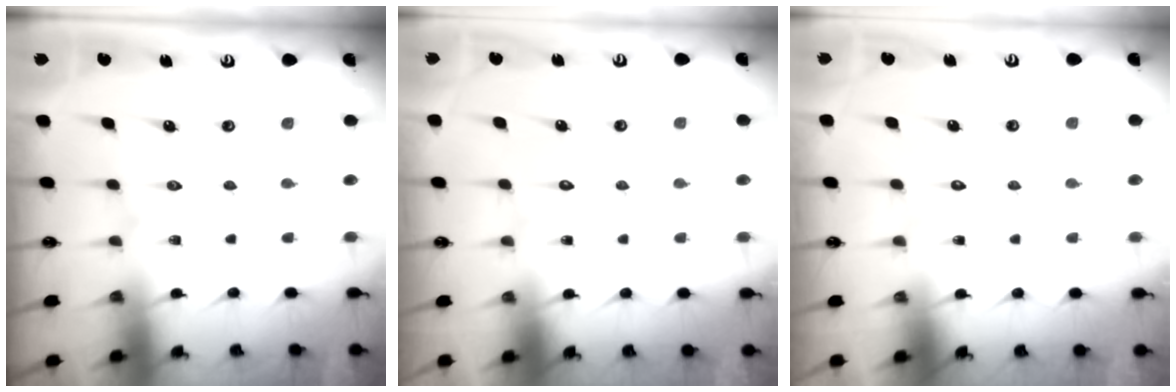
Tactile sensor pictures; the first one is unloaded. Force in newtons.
{"total": 1.6, "press": 1.5, "slide": 0.1}
{"total": 1.7, "press": 1.6, "slide": 0.1}